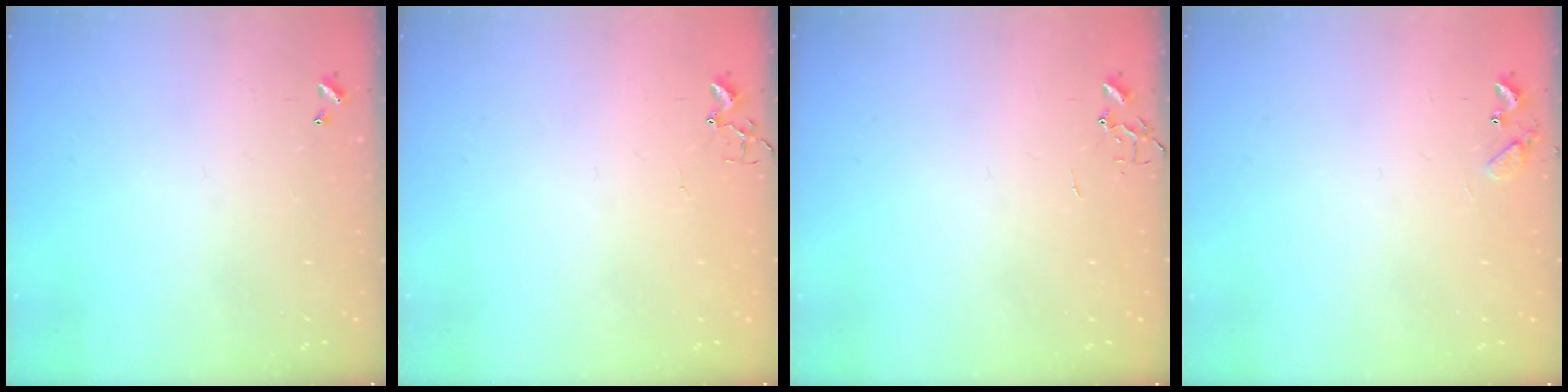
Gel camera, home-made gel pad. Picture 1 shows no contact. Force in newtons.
{"total": 3.0, "press": 2.9, "slide": 0.4}
{"total": 0.0}
{"total": 7.0, "press": 7.0, "slide": 0.6}